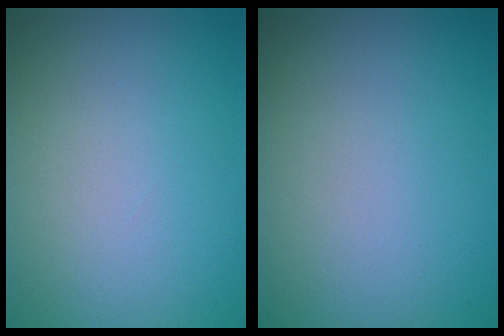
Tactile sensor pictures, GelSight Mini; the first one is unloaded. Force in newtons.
{"total": 0.0}